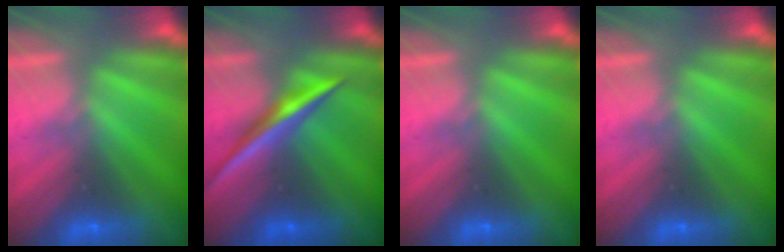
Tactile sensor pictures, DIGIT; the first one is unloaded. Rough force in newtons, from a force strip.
{"total": 2.3}
{"total": 0.0}
{"total": 0.0}